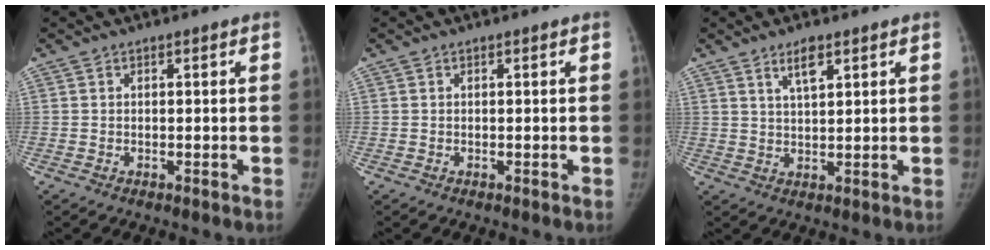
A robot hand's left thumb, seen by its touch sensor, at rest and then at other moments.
{"total": 0.0}
{"total": 4.3, "force": [2.6, 1.4, 3.1], "torque": [-0.050, -0.015, 0.050]}